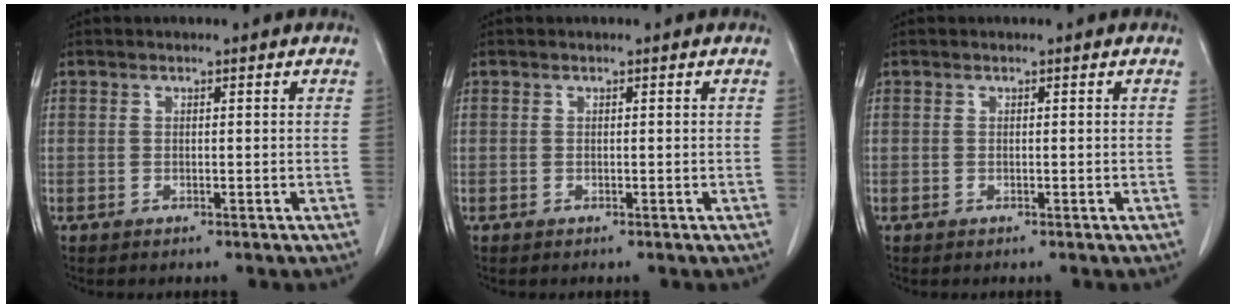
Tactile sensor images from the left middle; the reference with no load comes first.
{"total": 0.0}
{"total": 0.0}